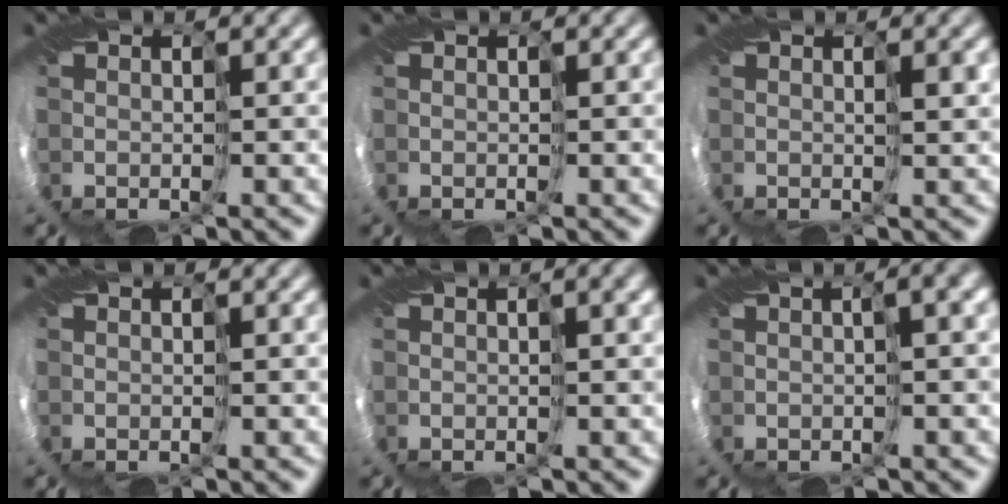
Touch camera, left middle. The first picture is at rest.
{"total": 0.0}
{"total": 1.0, "force": [0.8, -0.4, 0.5], "torque": [-0.010, 0.006, 0.011]}
{"total": 0.0}
{"total": 1.4, "force": [0.5, 0.3, 1.3], "torque": [-0.019, 0.005, 0.009]}
{"total": 2.9, "force": [1.0, 0.4, 2.7], "torque": [-0.040, 0.009, 0.019]}